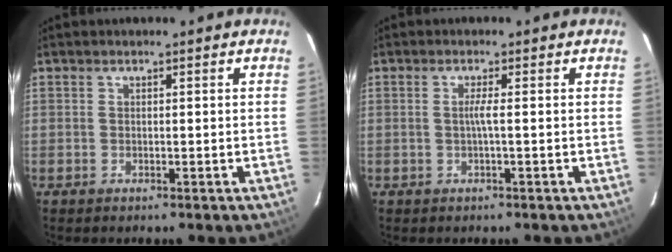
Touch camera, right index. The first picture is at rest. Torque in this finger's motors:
{"motor_torque": [0.27, -0.09, 0.12, 0.05]}